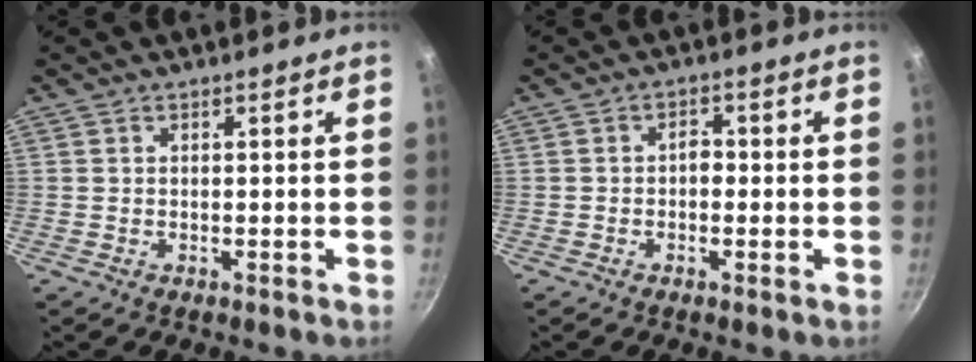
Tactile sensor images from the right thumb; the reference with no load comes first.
{"total": 2.4, "force": [-0.4, 1.6, 1.7], "torque": [-0.022, 0.009, -0.009]}